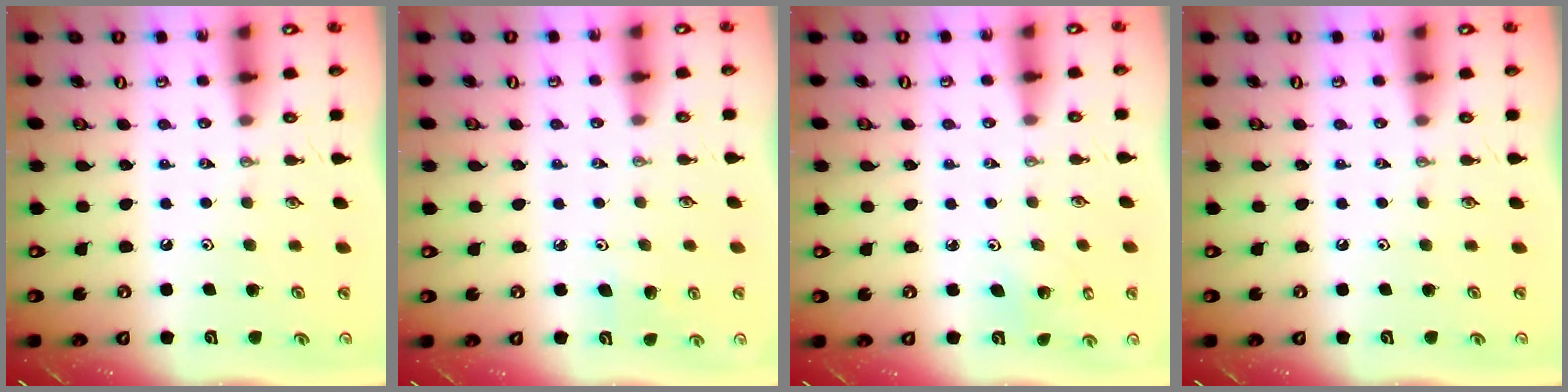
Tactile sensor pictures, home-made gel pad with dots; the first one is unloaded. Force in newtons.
{"total": 4.2, "press": 4.1, "slide": 0.9}
{"total": 1.7, "press": 1.6, "slide": 0.2}
{"total": 0.0}